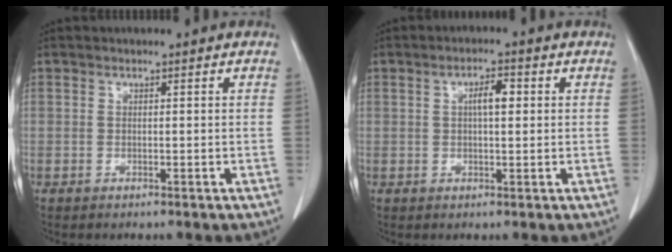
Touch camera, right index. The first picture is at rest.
{"total": 3.4, "force": [0.7, 1.0, 3.2], "torque": [-0.055, 0.006, 0.010]}